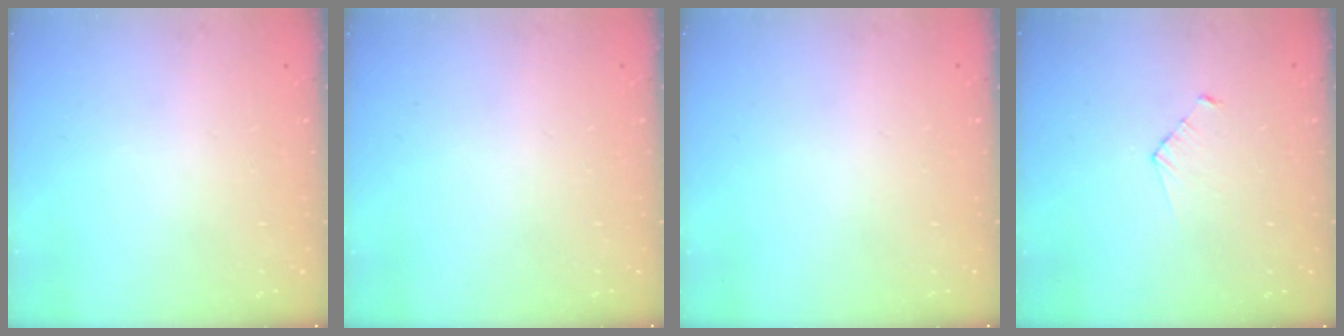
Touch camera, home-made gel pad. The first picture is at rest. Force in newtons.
{"total": 0.0}
{"total": 0.0}
{"total": 3.2, "press": 3.2, "slide": 0.3}